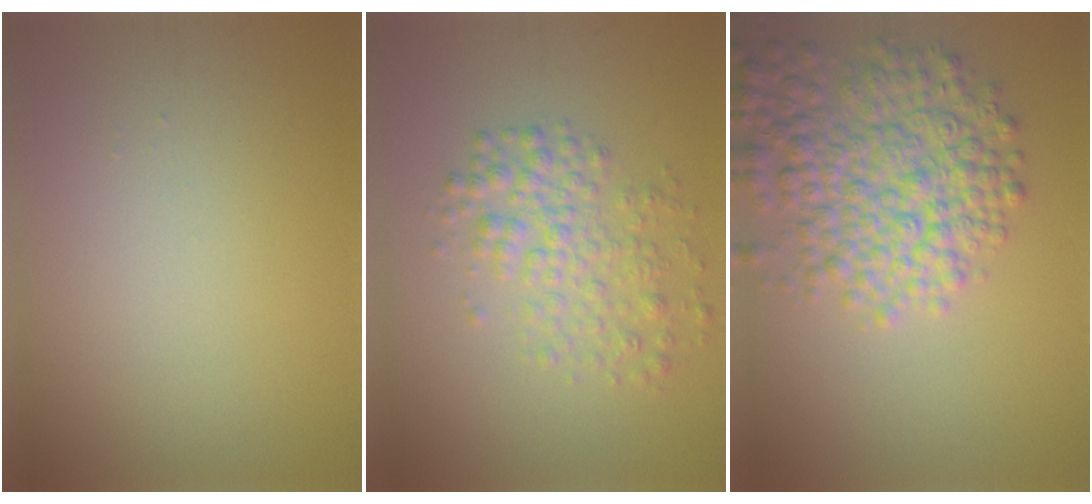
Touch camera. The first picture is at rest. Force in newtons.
{"total": 3.7, "press": 3.7, "slide": 0.1}
{"total": 7.3, "press": 7.3, "slide": 0.3}